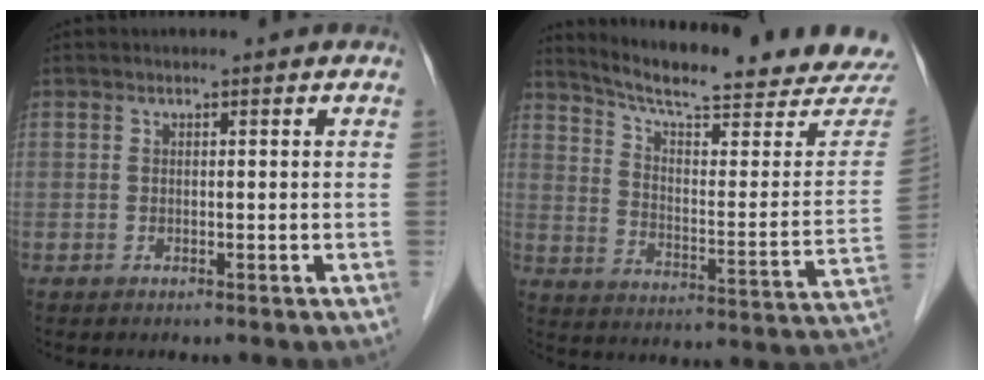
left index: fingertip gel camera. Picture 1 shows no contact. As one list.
[{"total": 22.2, "force": [20.6, 1.7, 8.1], "torque": [-0.122, -0.063, 0.274]}]